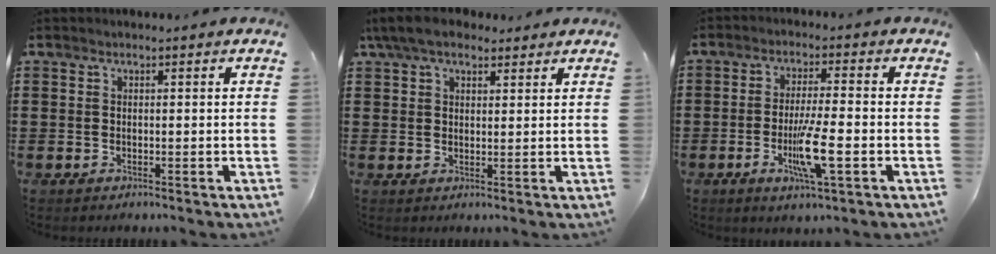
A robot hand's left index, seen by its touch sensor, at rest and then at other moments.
{"total": 5.9, "force": [4.5, 2.3, 3.0], "torque": [-0.073, 0.003, 0.083]}
{"total": 7.7, "force": [-2.4, 1.0, 7.2], "torque": [-0.136, -0.010, -0.044]}